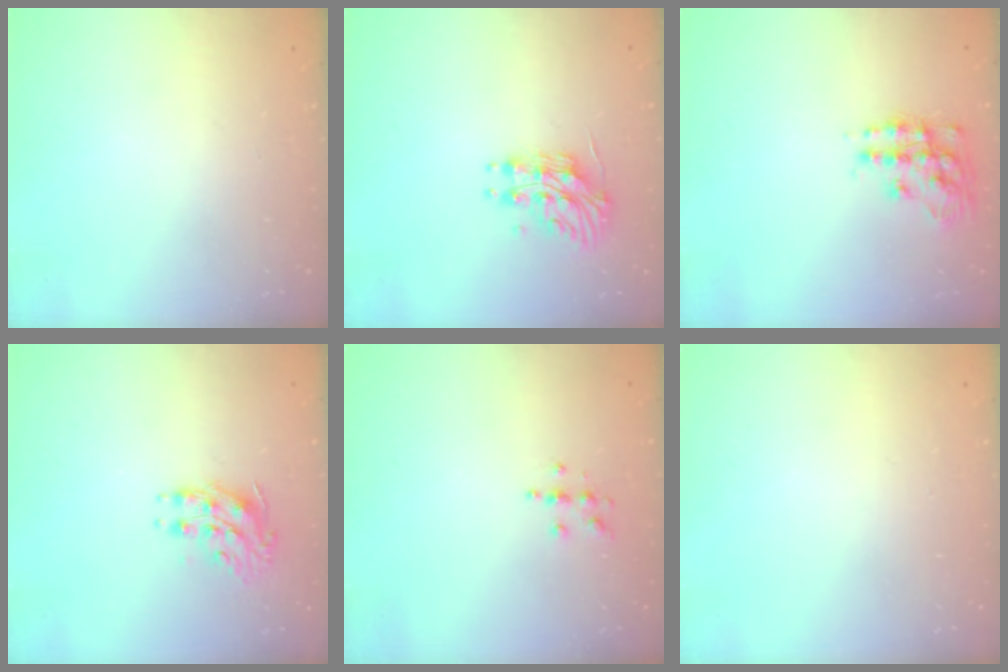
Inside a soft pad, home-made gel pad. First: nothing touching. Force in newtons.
{"total": 11.8, "press": 11.8, "slide": 0.6}
{"total": 13.7, "press": 13.7, "slide": 0.6}
{"total": 9.0, "press": 9.0, "slide": 0.1}
{"total": 3.9, "press": 3.9, "slide": 0.6}
{"total": 0.0}